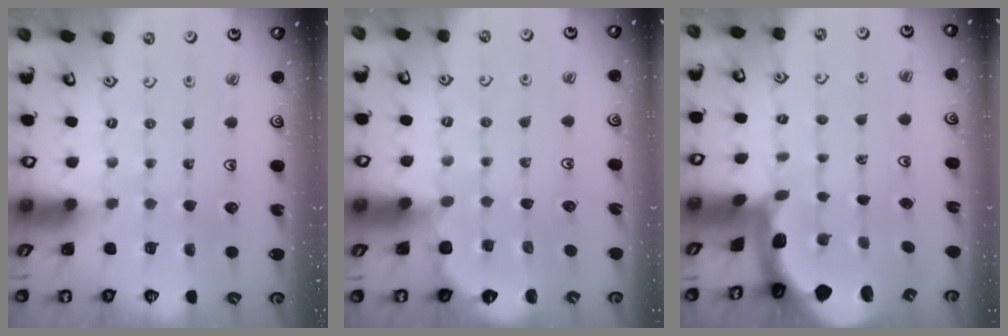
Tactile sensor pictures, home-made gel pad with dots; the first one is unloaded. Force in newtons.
{"total": 4.1, "press": 3.7, "slide": 1.8}
{"total": 1.8, "press": 1.7, "slide": 0.4}